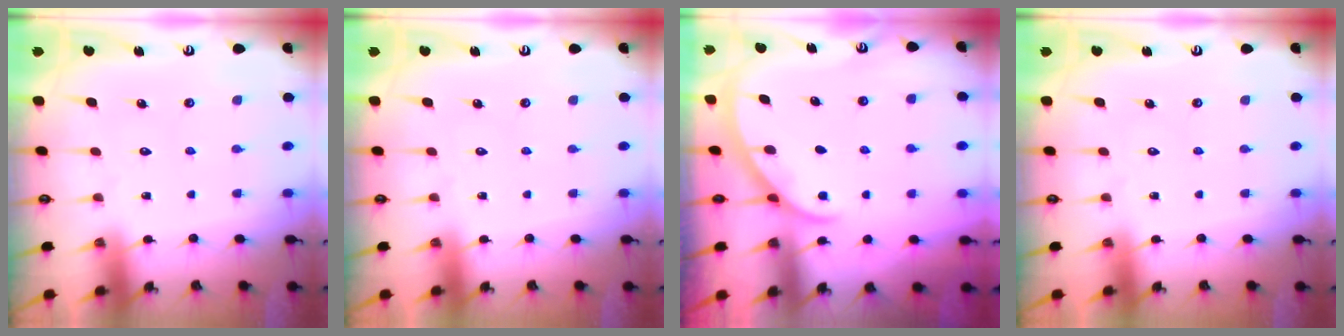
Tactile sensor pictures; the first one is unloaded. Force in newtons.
{"total": 0.0}
{"total": 2.4, "press": 2.3, "slide": 0.3}
{"total": 0.0}